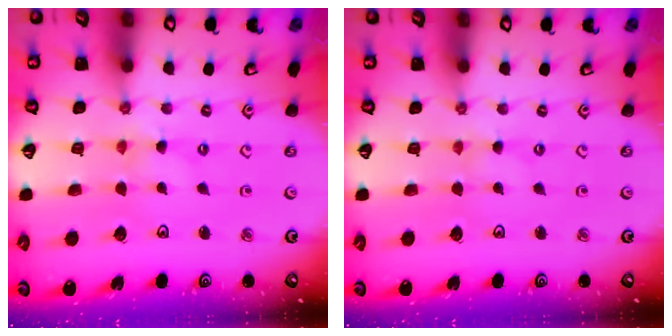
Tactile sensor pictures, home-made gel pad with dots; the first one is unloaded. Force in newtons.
{"total": 0.0}